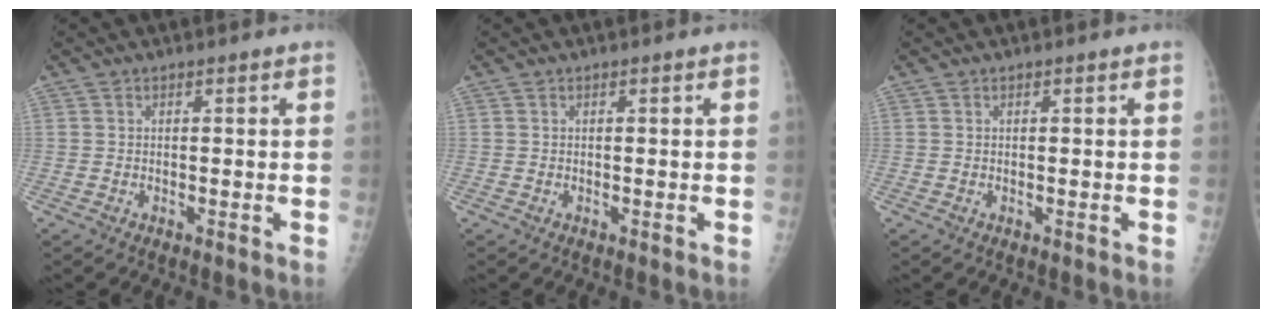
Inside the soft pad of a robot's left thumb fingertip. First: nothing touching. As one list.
[{"total": 0.0}, {"total": 0.0}]